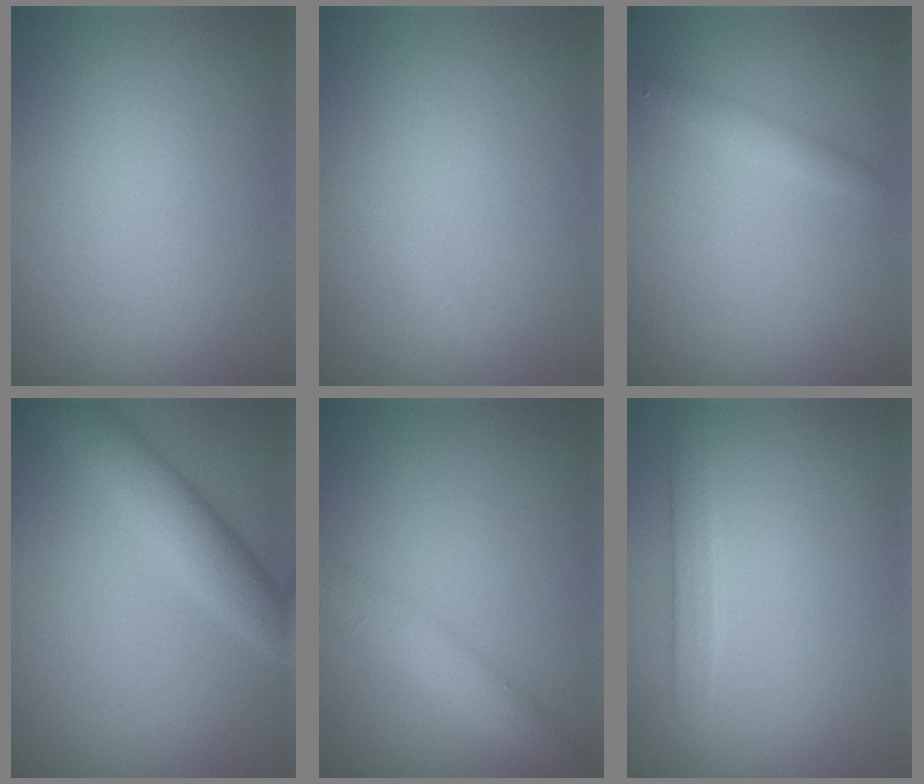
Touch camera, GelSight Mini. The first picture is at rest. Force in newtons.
{"total": 0.8, "press": 0.8, "slide": 0.0}
{"total": 1.3, "press": 1.3, "slide": 0.1}
{"total": 4.3, "press": 4.3, "slide": 0.1}
{"total": 3.4, "press": 3.4, "slide": 0.2}
{"total": 1.7, "press": 1.7, "slide": 0.0}